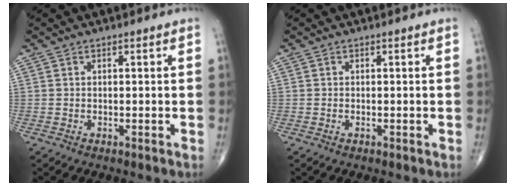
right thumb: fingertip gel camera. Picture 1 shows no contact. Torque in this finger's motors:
{"motor_torque": [-0.38, -0.03, -0.02, 0.58, -0.03]}